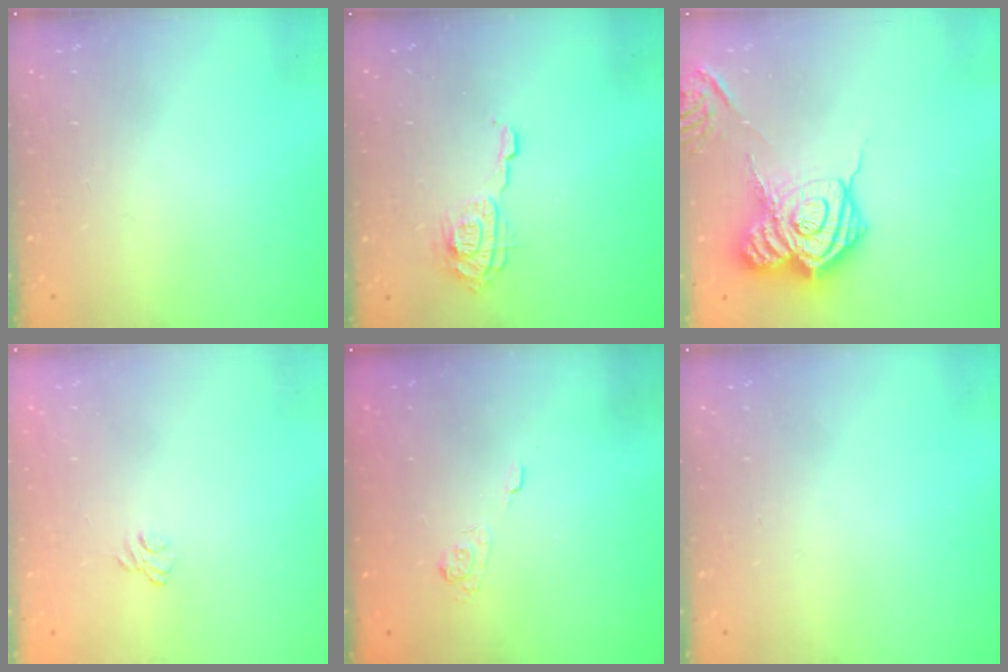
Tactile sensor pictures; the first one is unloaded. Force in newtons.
{"total": 9.5, "press": 9.4, "slide": 0.6}
{"total": 18.9, "press": 18.9, "slide": 1.5}
{"total": 3.7, "press": 3.5, "slide": 1.2}
{"total": 2.2, "press": 1.7, "slide": 1.4}
{"total": 0.0}